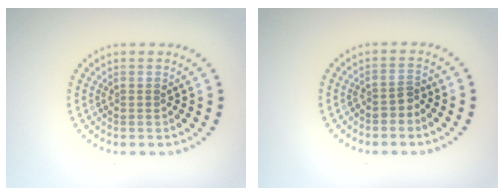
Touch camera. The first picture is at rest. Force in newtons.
{"total": 1.3, "press": 1.0, "slide": 0.8}